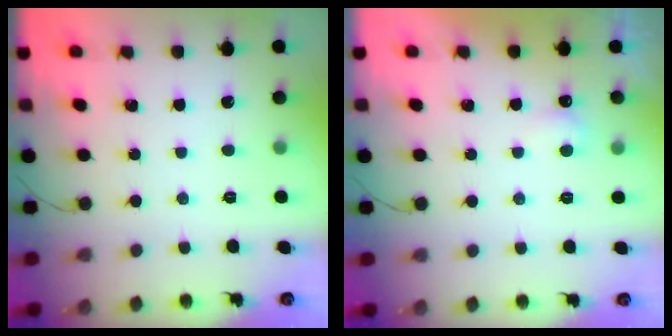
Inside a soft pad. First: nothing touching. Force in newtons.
{"total": 2.5, "press": 2.4, "slide": 0.5}